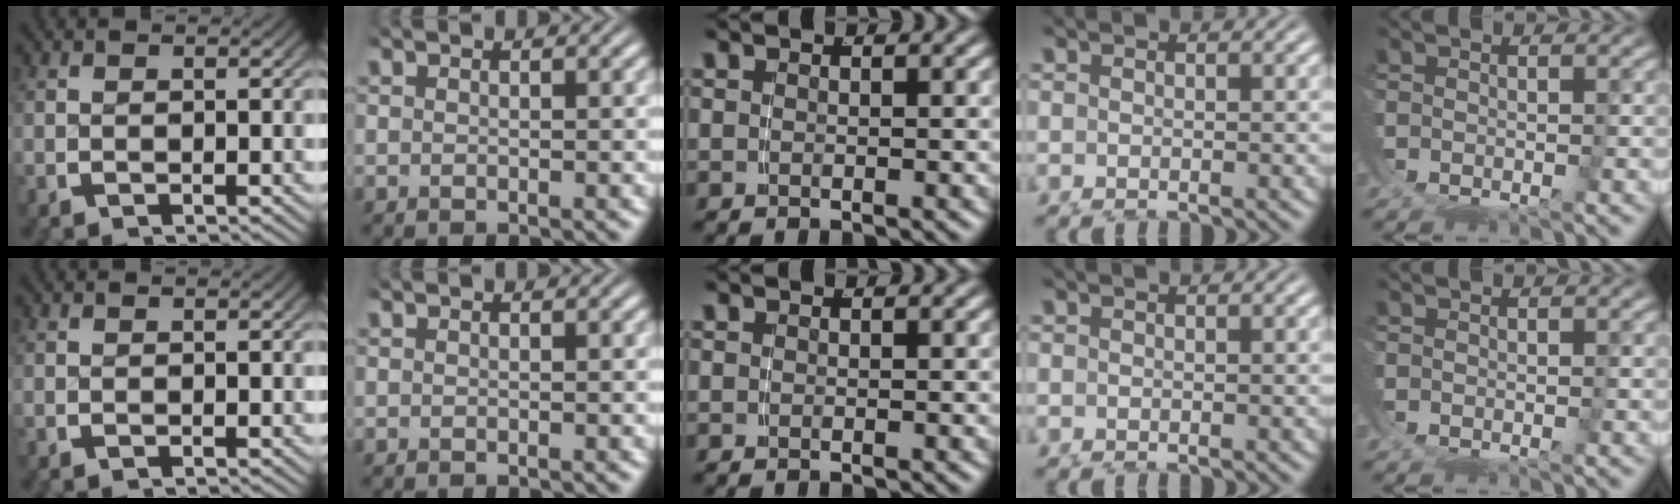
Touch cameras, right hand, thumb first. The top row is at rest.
{}